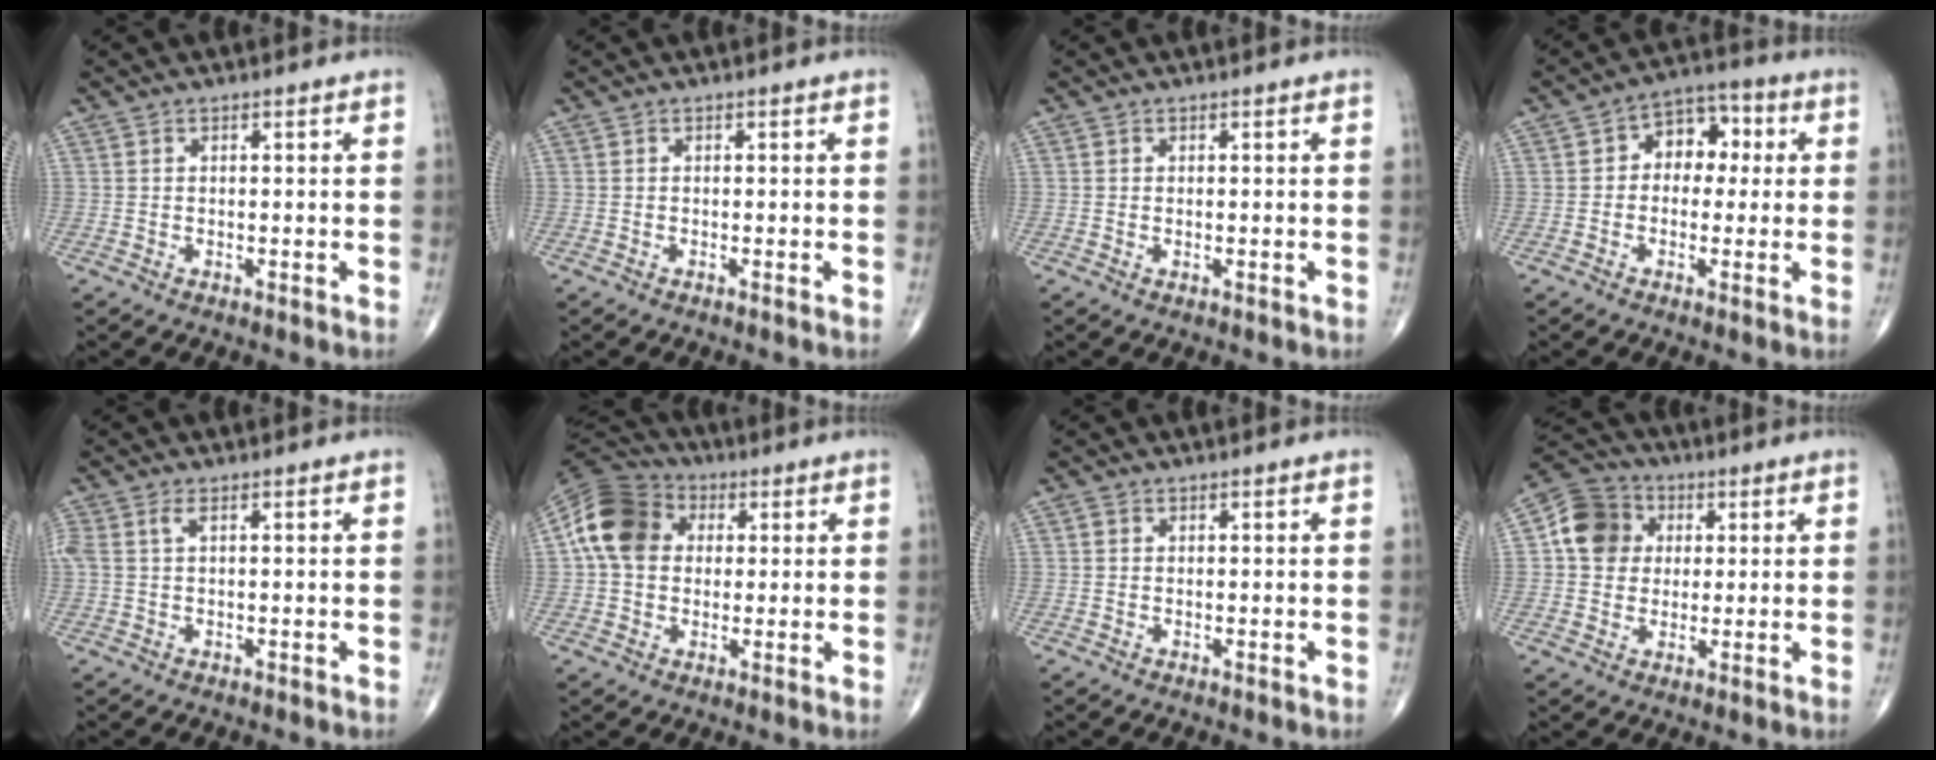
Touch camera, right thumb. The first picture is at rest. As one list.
[{"total": 0.0}, {"total": 0.0}, {"total": 8.3, "force": [0.9, 6.1, 5.6], "torque": [-0.036, 0.029, 0.001]}, {"total": 2.6, "force": [0.8, 1.0, 2.3], "torque": [-0.077, 0.017, 0.021]}, {"total": 13.3, "force": [2.2, 10.3, 8.0], "torque": [-0.139, 0.023, 0.027]}, {"total": 0.6, "force": [0.1, 0.5, 0.2], "torque": [-0.002, 0.001, 0.001]}, {"total": 9.7, "force": [1.7, 8.6, 4.1], "torque": [-0.053, 0.008, 0.018]}]